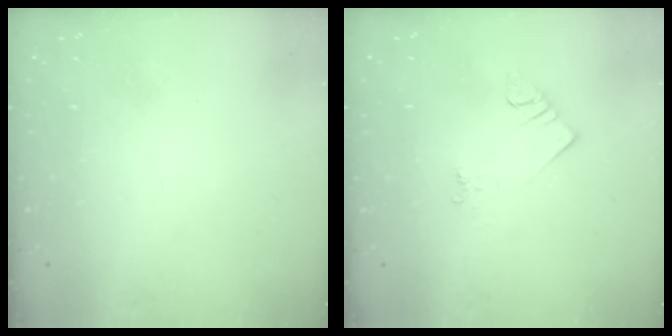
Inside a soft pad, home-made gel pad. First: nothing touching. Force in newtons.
{"total": 2.1, "press": 2.0, "slide": 0.5}